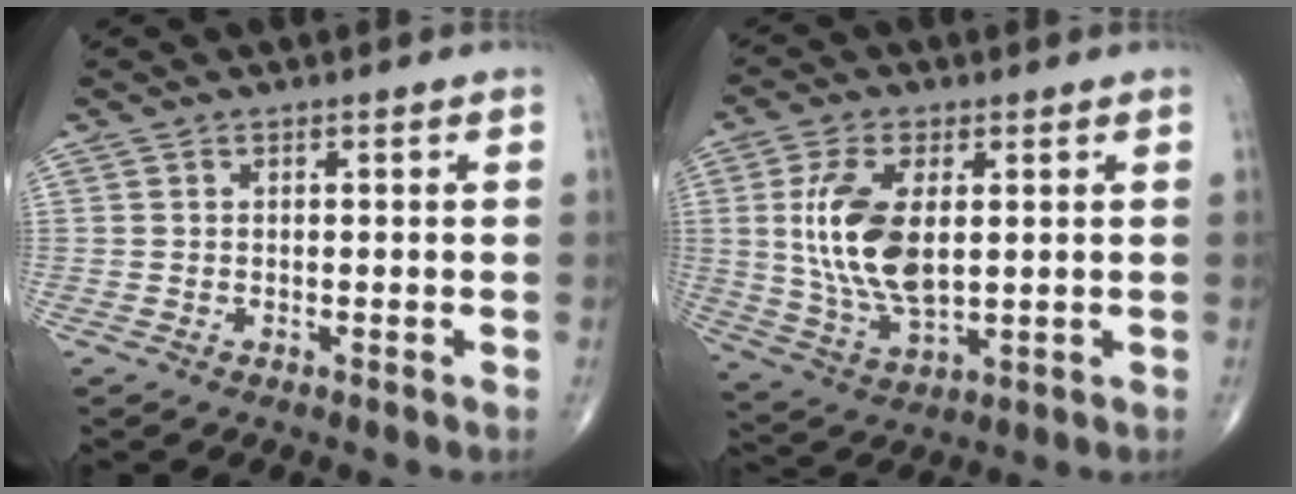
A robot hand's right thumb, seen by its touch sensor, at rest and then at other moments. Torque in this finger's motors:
{"motor_torque": [-0.75, 1.52, 1.63, 0.20, 0.54]}